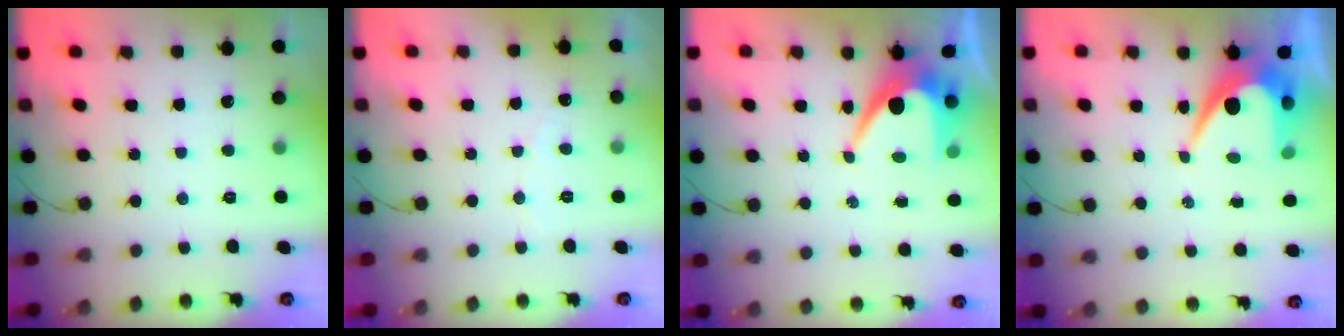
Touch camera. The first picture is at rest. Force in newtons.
{"total": 2.3, "press": 2.3, "slide": 0.1}
{"total": 7.6, "press": 7.5, "slide": 0.7}
{"total": 7.8, "press": 7.7, "slide": 0.5}